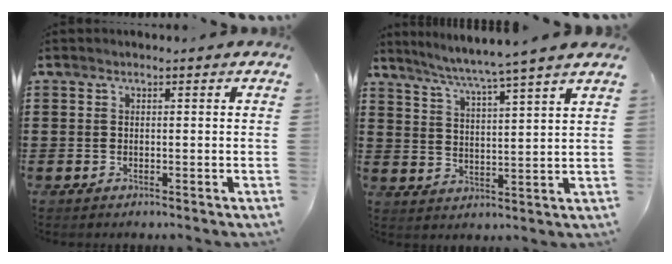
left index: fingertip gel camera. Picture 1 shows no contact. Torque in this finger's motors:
{"motor_torque": [1.36, -0.77, 0.40, 0.15]}